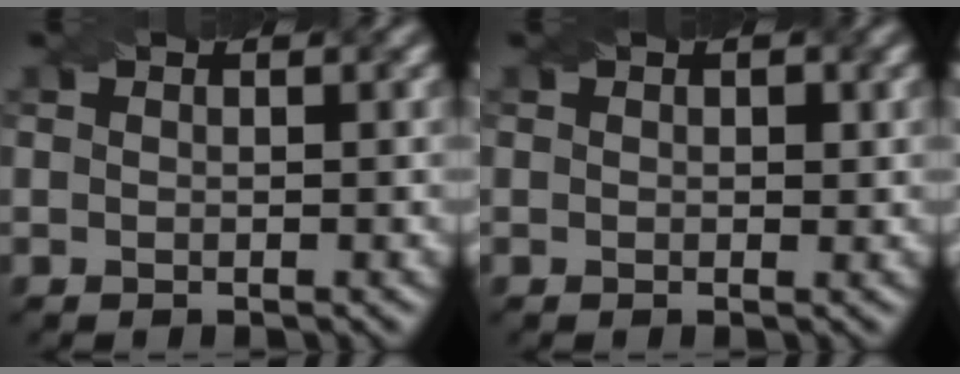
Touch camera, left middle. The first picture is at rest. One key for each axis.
{"total": 1.0, "fx": 0.4, "fy": 0.6, "fz": 0.7, "tx": -0.009, "ty": -0.002, "tz": 0.006}